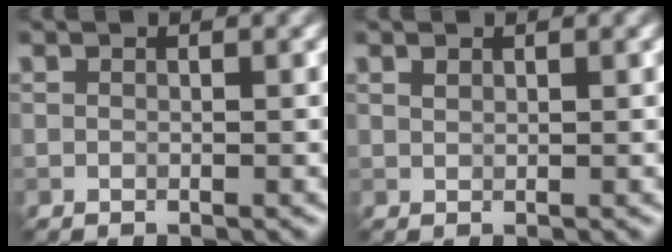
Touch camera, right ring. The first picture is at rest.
{"total": 0.6, "force": [0.4, 0.2, 0.3], "torque": [-0.007, -0.001, 0.011]}